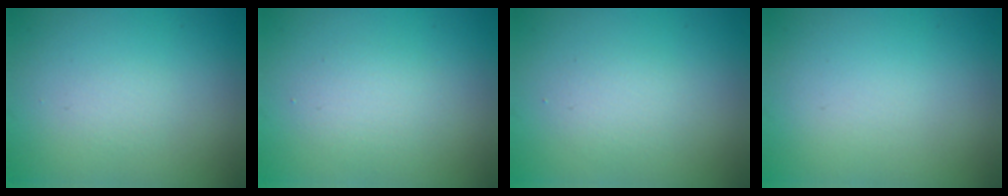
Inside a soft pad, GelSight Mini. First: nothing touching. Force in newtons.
{"total": 2.0, "press": 2.0, "slide": 0.2}
{"total": 1.6, "press": 1.6, "slide": 0.1}
{"total": 0.0}